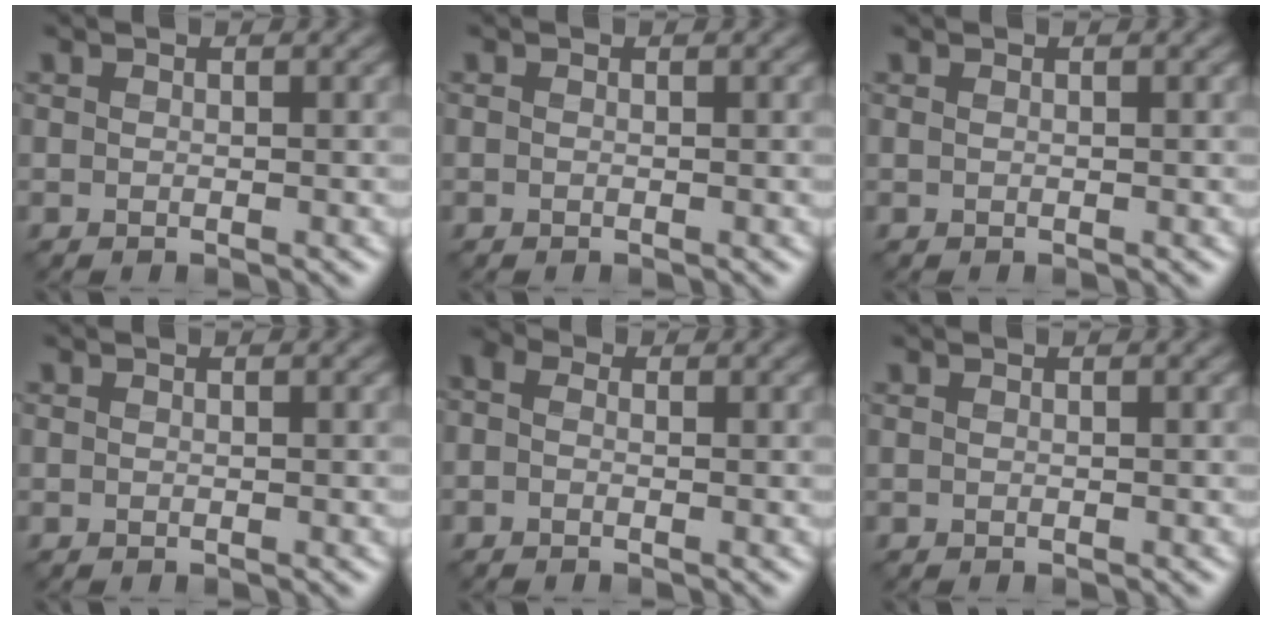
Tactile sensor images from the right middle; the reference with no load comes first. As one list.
[{"total": 0.0}, {"total": 0.0}, {"total": 0.0}, {"total": 2.1, "force": [0.2, 1.7, 1.3], "torque": [-0.029, 0.004, -0.021]}, {"total": 0.0}]